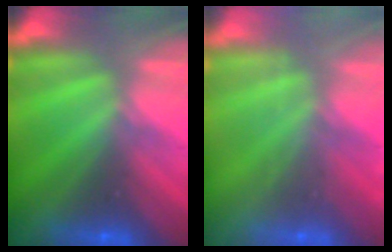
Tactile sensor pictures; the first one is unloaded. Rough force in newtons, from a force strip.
{"total": 2.2}